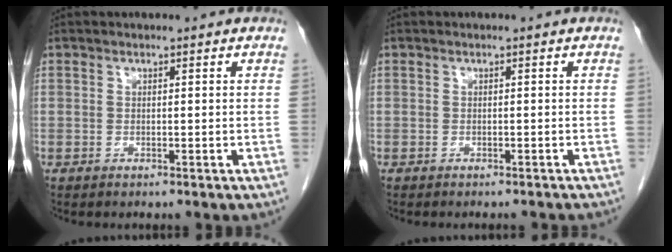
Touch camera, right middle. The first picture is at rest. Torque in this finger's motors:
{"motor_torque": [0.09, -0.09, -0.04, 0.00]}